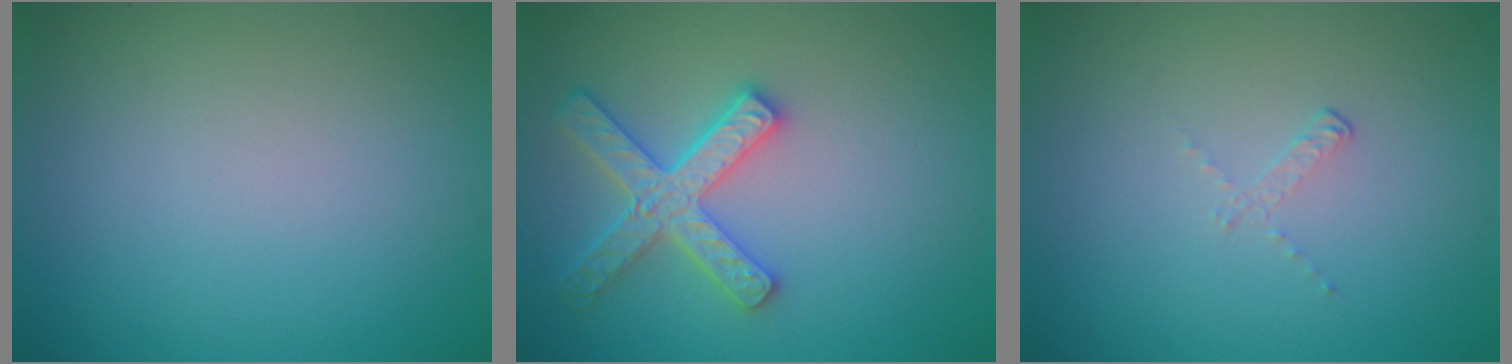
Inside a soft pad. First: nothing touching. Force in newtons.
{"total": 4.2, "press": 3.9, "slide": 1.7}
{"total": 0.8, "press": 0.3, "slide": 0.7}